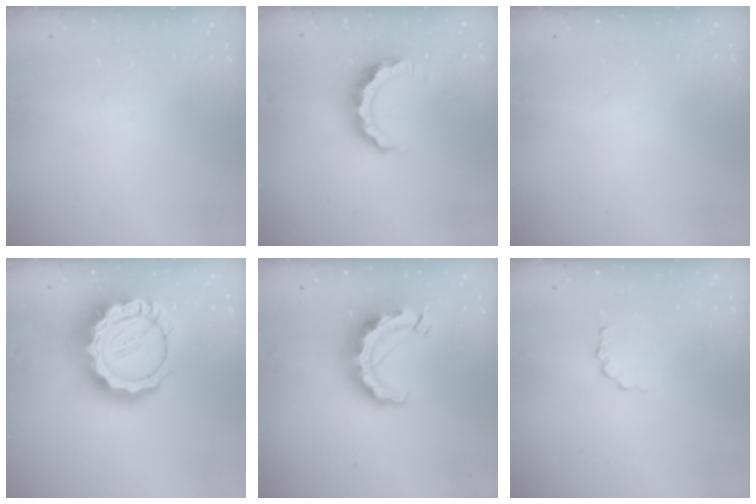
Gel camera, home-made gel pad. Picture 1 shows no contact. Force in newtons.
{"total": 8.2, "press": 8.2, "slide": 0.7}
{"total": 0.0}
{"total": 21.8, "press": 21.7, "slide": 2.0}
{"total": 13.2, "press": 13.2, "slide": 1.4}
{"total": 1.0, "press": 1.0, "slide": 0.2}